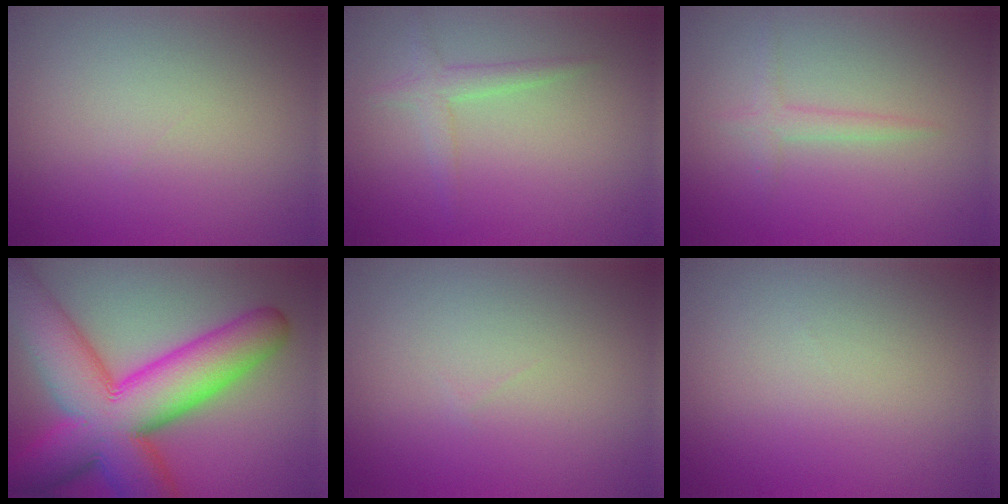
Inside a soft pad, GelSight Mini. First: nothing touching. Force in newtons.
{"total": 1.8, "press": 1.8, "slide": 0.0}
{"total": 1.4, "press": 1.4, "slide": 0.1}
{"total": 14.6, "press": 14.5, "slide": 0.3}
{"total": 0.0}
{"total": 0.0}